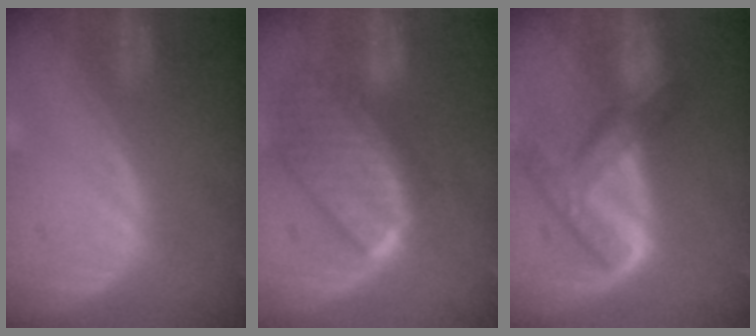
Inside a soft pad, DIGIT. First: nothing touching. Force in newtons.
{"total": 9.7, "press": 8.5, "slide": 4.8}
{"total": 8.0, "press": 6.8, "slide": 4.3}